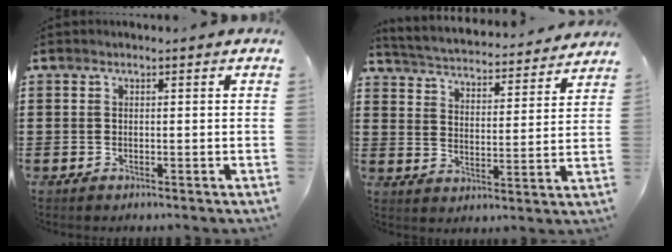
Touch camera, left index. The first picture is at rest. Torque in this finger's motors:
{"motor_torque": [1.27, -0.87, 0.62, 0.05]}